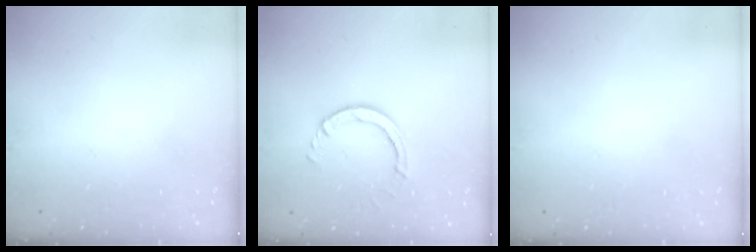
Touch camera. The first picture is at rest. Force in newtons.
{"total": 3.8, "press": 3.8, "slide": 0.5}
{"total": 2.6, "press": 2.6, "slide": 0.2}